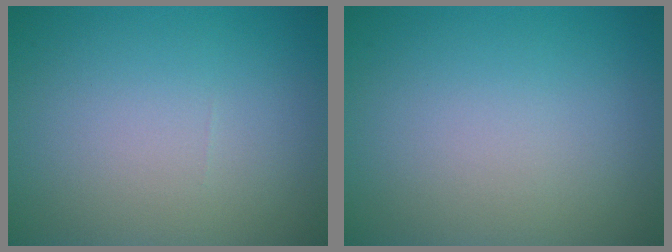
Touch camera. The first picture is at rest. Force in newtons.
{"total": 0.0}